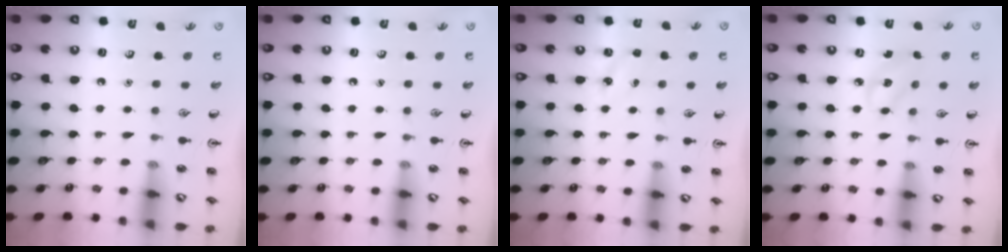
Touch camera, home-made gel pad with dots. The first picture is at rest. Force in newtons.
{"total": 0.0}
{"total": 3.5, "press": 3.4, "slide": 1.1}
{"total": 2.9, "press": 2.8, "slide": 0.7}